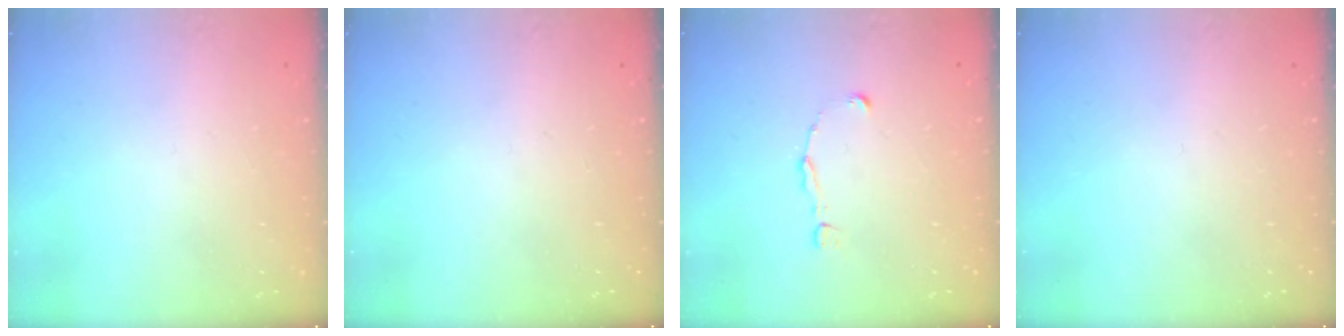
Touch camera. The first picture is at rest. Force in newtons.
{"total": 0.0}
{"total": 1.2, "press": 1.2, "slide": 0.1}
{"total": 0.0}